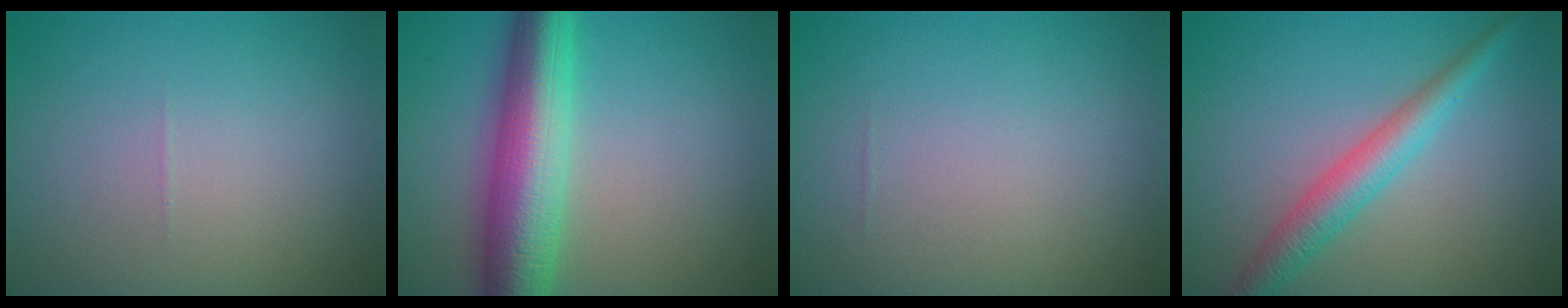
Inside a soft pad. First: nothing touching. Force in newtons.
{"total": 8.6, "press": 8.6, "slide": 0.1}
{"total": 0.0}
{"total": 3.6, "press": 3.6, "slide": 0.0}